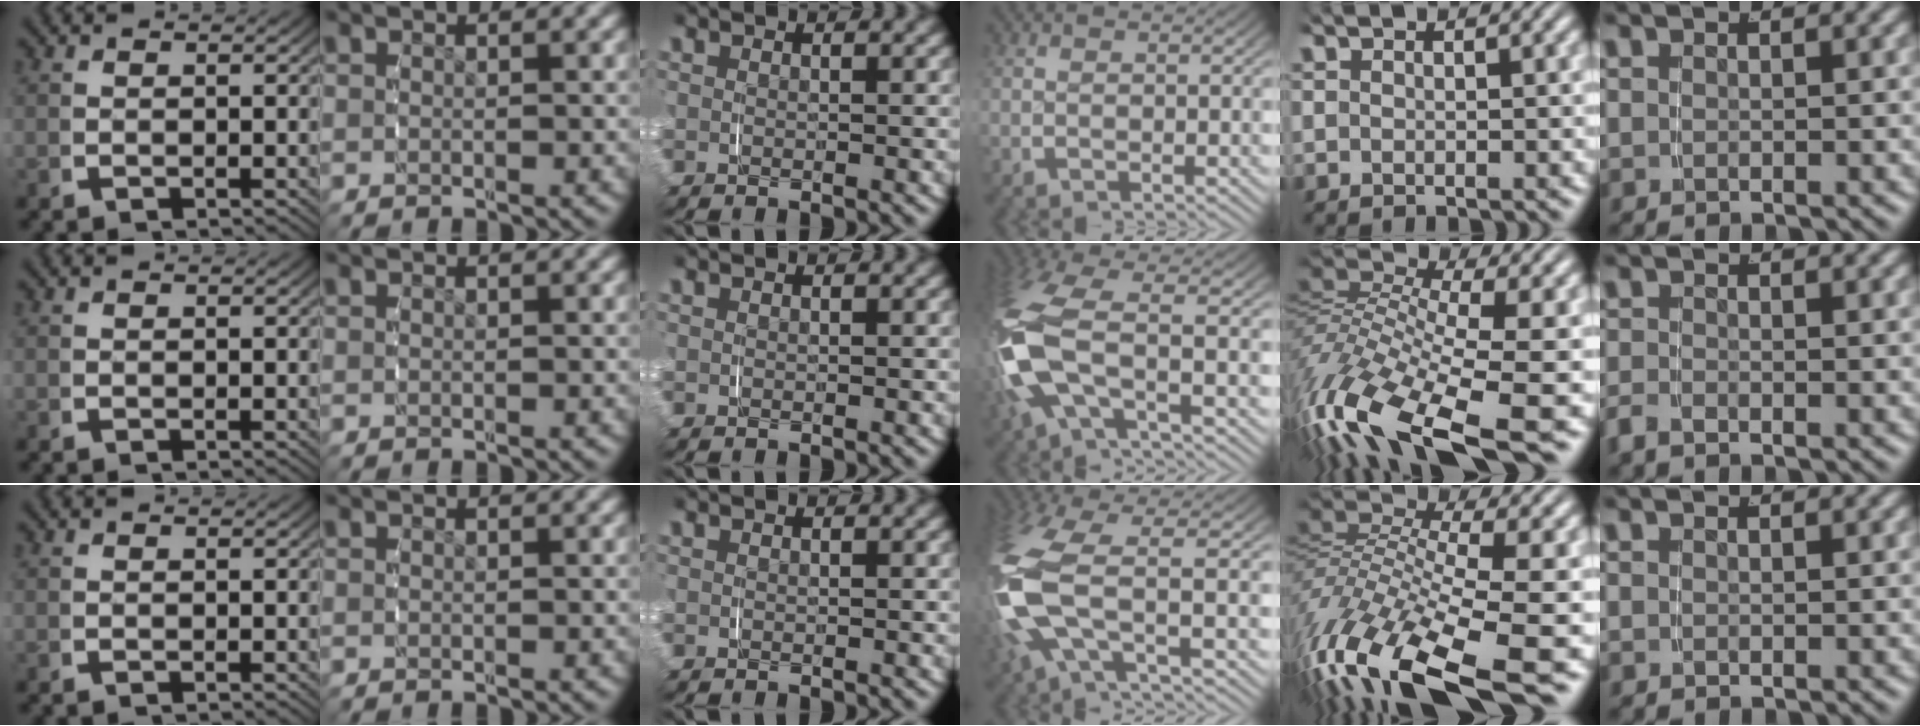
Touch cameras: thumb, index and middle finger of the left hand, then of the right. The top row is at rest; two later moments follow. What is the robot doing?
{"motion": "grasp_and_lifting", "object": "pencil case"}